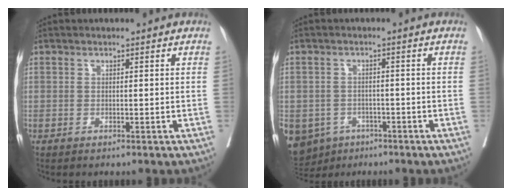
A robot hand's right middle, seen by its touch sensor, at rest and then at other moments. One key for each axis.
{"total": 10.5, "fx": -6.0, "fy": 8.1, "fz": 2.8, "tx": -0.080, "ty": -0.006, "tz": -0.081}